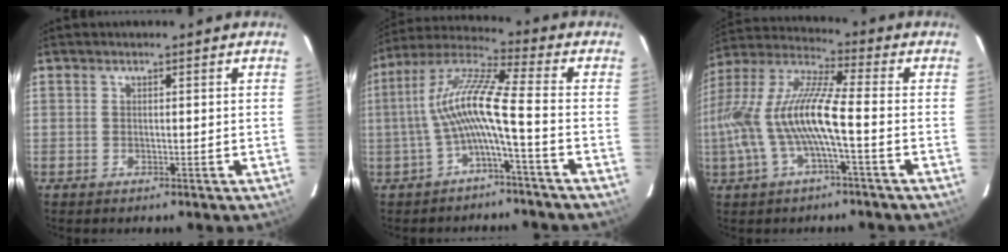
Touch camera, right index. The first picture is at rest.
{"total": 10.3, "force": [-2.7, -0.1, 9.9], "torque": [-0.208, 0.018, -0.053]}
{"total": 15.5, "force": [-3.0, 2.7, 15.0], "torque": [-0.298, 0.001, -0.056]}